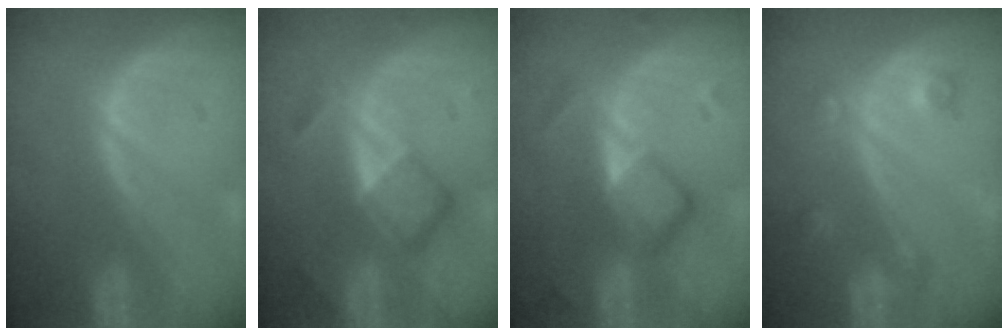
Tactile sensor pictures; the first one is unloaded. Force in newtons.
{"total": 6.8, "press": 5.9, "slide": 3.5}
{"total": 6.6, "press": 5.7, "slide": 3.3}
{"total": 3.6, "press": 3.3, "slide": 1.5}